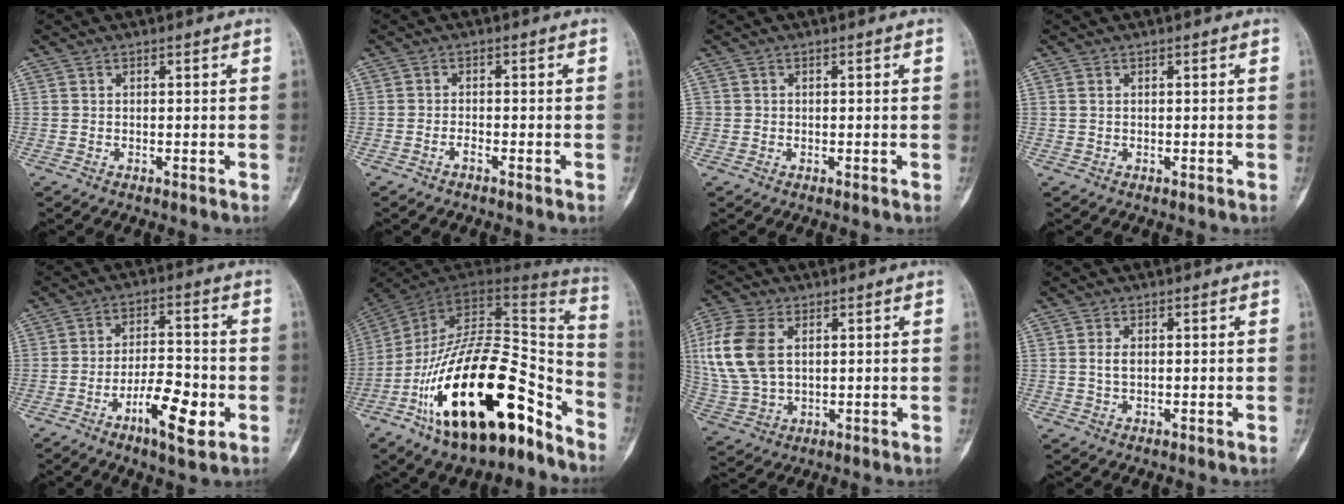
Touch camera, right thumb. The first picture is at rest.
{"total": 1.2, "force": [-0.9, 0.3, 0.7], "torque": [-0.017, 0.007, -0.018]}
{"total": 0.7, "force": [0.0, 0.7, -0.1], "torque": [0.011, 0.007, -0.002]}
{"total": 0.5, "force": [0.2, 0.3, 0.4], "torque": [-0.010, 0.002, 0.005]}
{"total": 10.6, "force": [-4.3, 3.6, 9.0], "torque": [-0.145, 0.021, -0.070]}
{"total": 30.3, "force": [-16.5, 12.6, 22.0], "torque": [-0.322, 0.088, -0.271]}
{"total": 13.6, "force": [2.9, 8.7, 10.1], "torque": [-0.225, 0.003, 0.061]}
{"total": 2.0, "force": [0.2, 1.1, 1.6], "torque": [-0.030, -0.001, 0.003]}